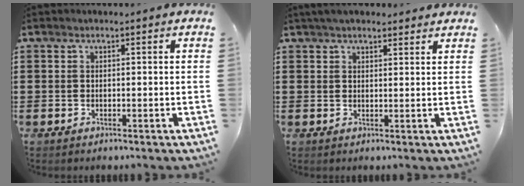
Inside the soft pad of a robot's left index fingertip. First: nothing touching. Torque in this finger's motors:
{"motor_torque": [0.72, -0.87, -0.04, -0.08]}